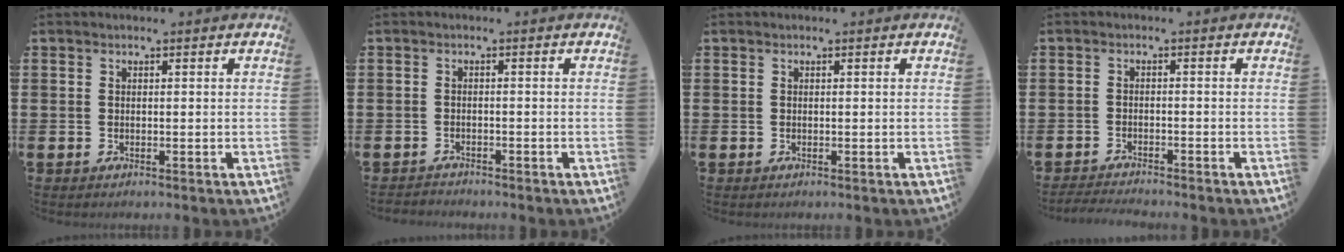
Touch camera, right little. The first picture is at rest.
{"total": 1.0, "force": [-1.0, 0.1, -0.1], "torque": [-0.002, 0.002, -0.022]}
{"total": 0.0}
{"total": 1.7, "force": [-1.7, -0.1, 0.2], "torque": [-0.005, 0.002, -0.035]}